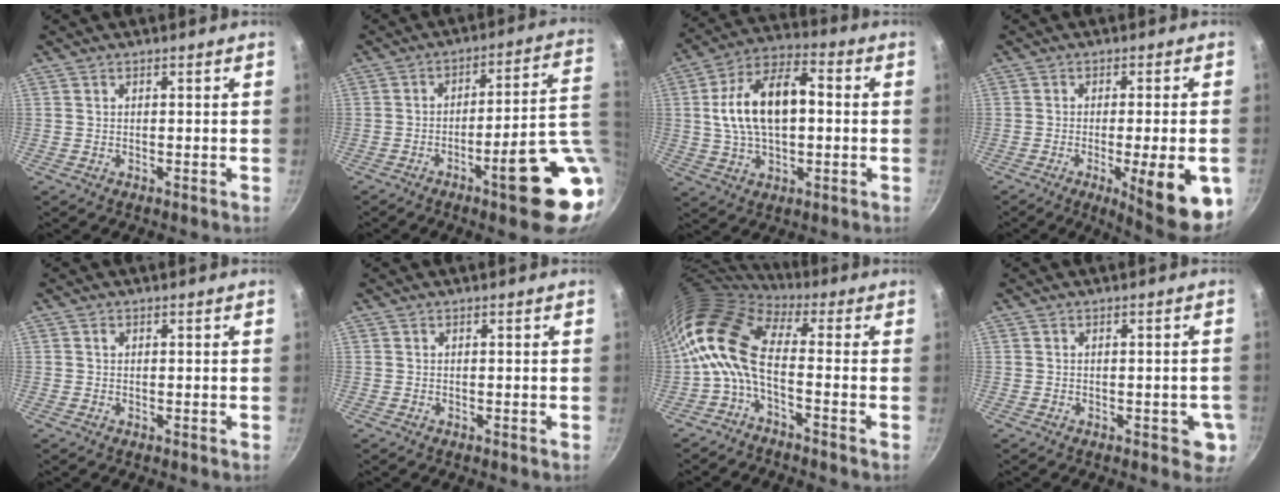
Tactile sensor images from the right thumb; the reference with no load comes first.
{"total": 17.8, "force": [-4.2, 3.9, 16.8], "torque": [-0.194, 0.020, -0.052]}
{"total": 16.7, "force": [1.2, 9.4, 13.8], "torque": [-0.226, 0.031, 0.011]}
{"total": 14.3, "force": [-4.7, 3.1, 13.1], "torque": [-0.158, 0.005, -0.057]}
{"total": 0.7, "force": [0.3, 0.6, 0.3], "torque": [-0.004, 0.003, 0.004]}
{"total": 0.0}
{"total": 11.0, "force": [-1.2, 4.9, 9.7], "torque": [-0.194, 0.024, -0.040]}
{"total": 3.8, "force": [-1.0, 2.2, 3.0], "torque": [-0.016, 0.003, -0.012]}